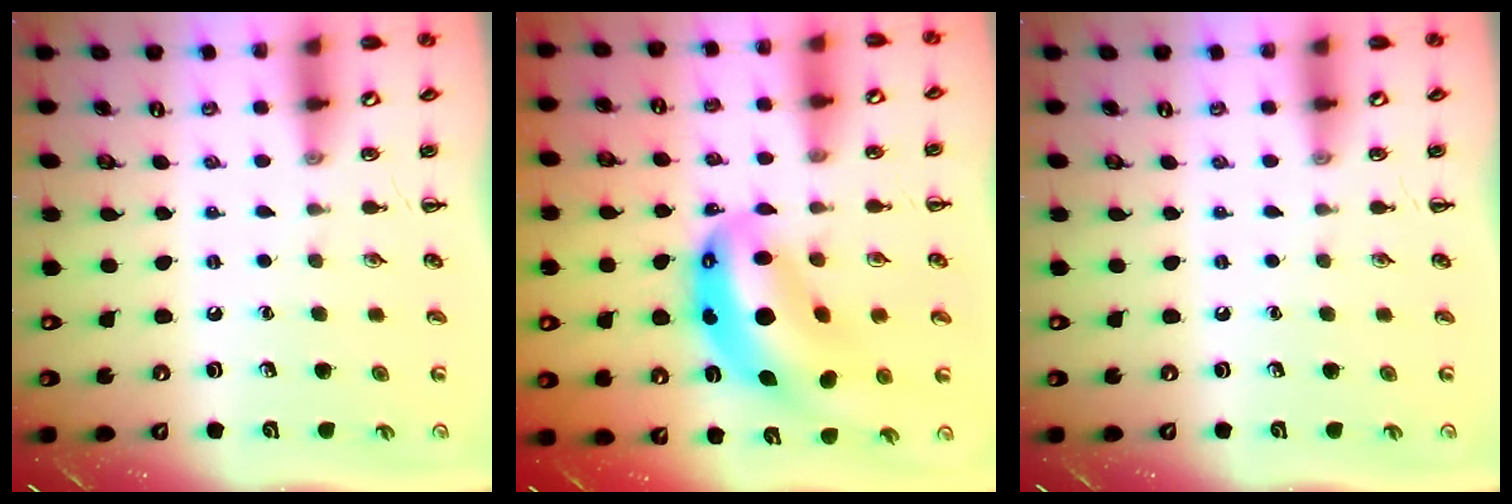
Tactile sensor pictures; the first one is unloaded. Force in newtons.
{"total": 13.6, "press": 13.1, "slide": 3.4}
{"total": 0.0}